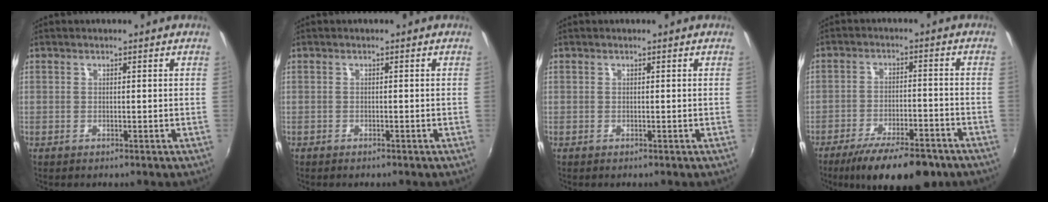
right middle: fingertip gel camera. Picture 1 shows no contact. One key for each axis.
{"total": 0.8, "fx": -0.7, "fy": 0.4, "fz": 0.2, "tx": -0.007, "ty": -0.003, "tz": -0.013}
{"total": 0.0}
{"total": 14.6, "fx": -10.9, "fy": 4.3, "fz": 8.7, "tx": -0.161, "ty": -0.024, "tz": -0.162}